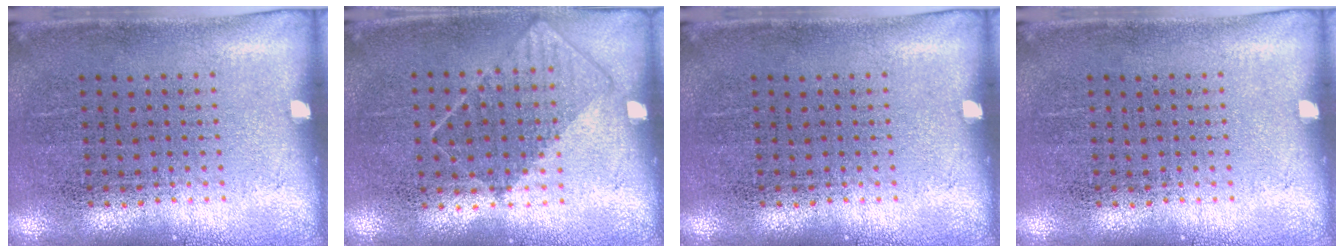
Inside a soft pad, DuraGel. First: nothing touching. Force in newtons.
{"total": 0.8, "press": 0.7, "slide": 0.5}
{"total": 0.0}
{"total": 0.0}